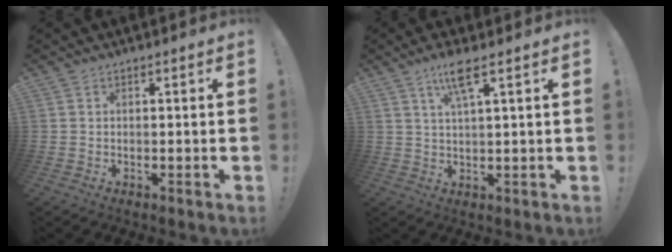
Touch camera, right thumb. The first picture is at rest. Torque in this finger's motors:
{"motor_torque": [0.00, 0.00, 0.18, 0.30, 0.00]}